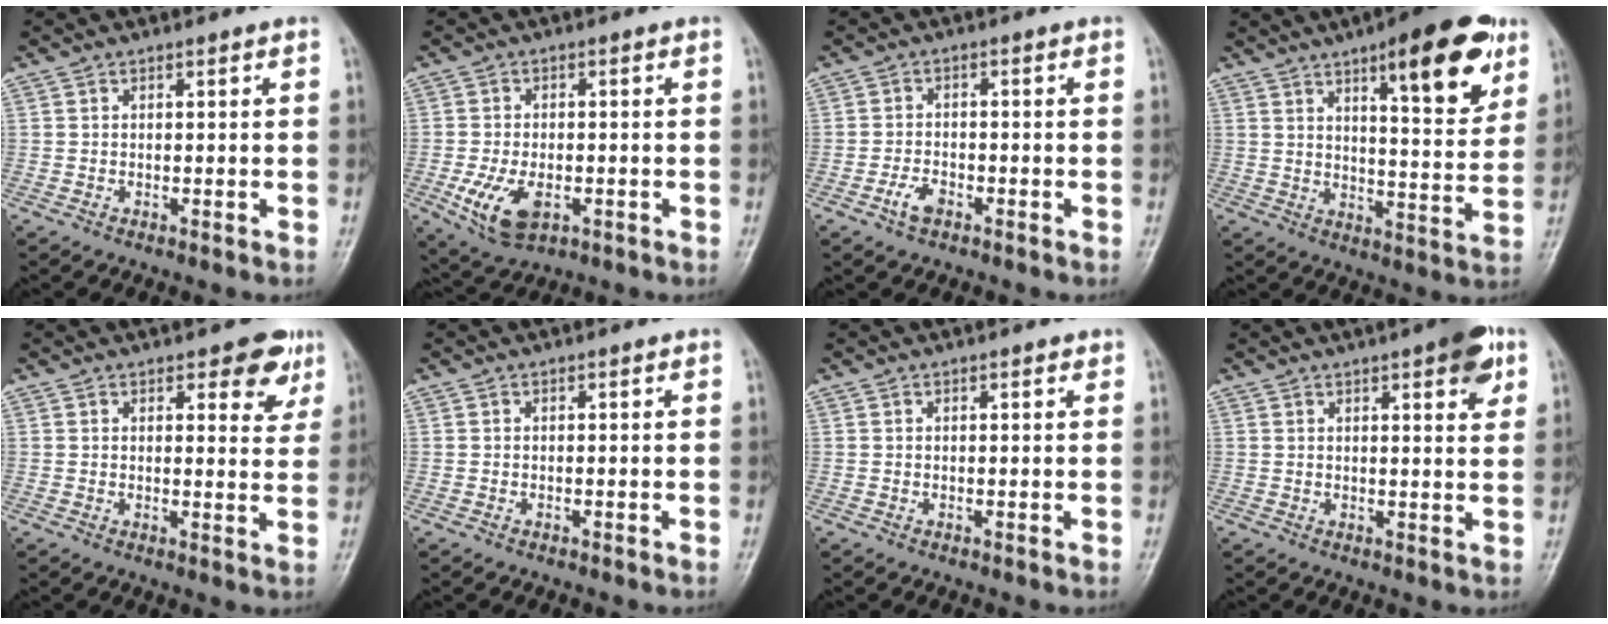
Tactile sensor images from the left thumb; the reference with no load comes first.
{"total": 8.3, "force": [-2.8, 4.6, 6.3], "torque": [-0.122, -0.001, -0.040]}
{"total": 3.3, "force": [-2.0, 1.7, 2.1], "torque": [-0.042, 0.014, -0.037]}
{"total": 16.7, "force": [9.1, 4.9, 13.2], "torque": [-0.151, -0.039, 0.125]}
{"total": 6.4, "force": [3.8, 3.1, 4.2], "torque": [-0.018, -0.016, 0.041]}
{"total": 0.0}
{"total": 0.8, "force": [0.5, 0.2, 0.6], "torque": [-0.009, -0.001, 0.005]}
{"total": 7.5, "force": [3.8, 2.1, 6.0], "torque": [-0.064, -0.011, 0.043]}